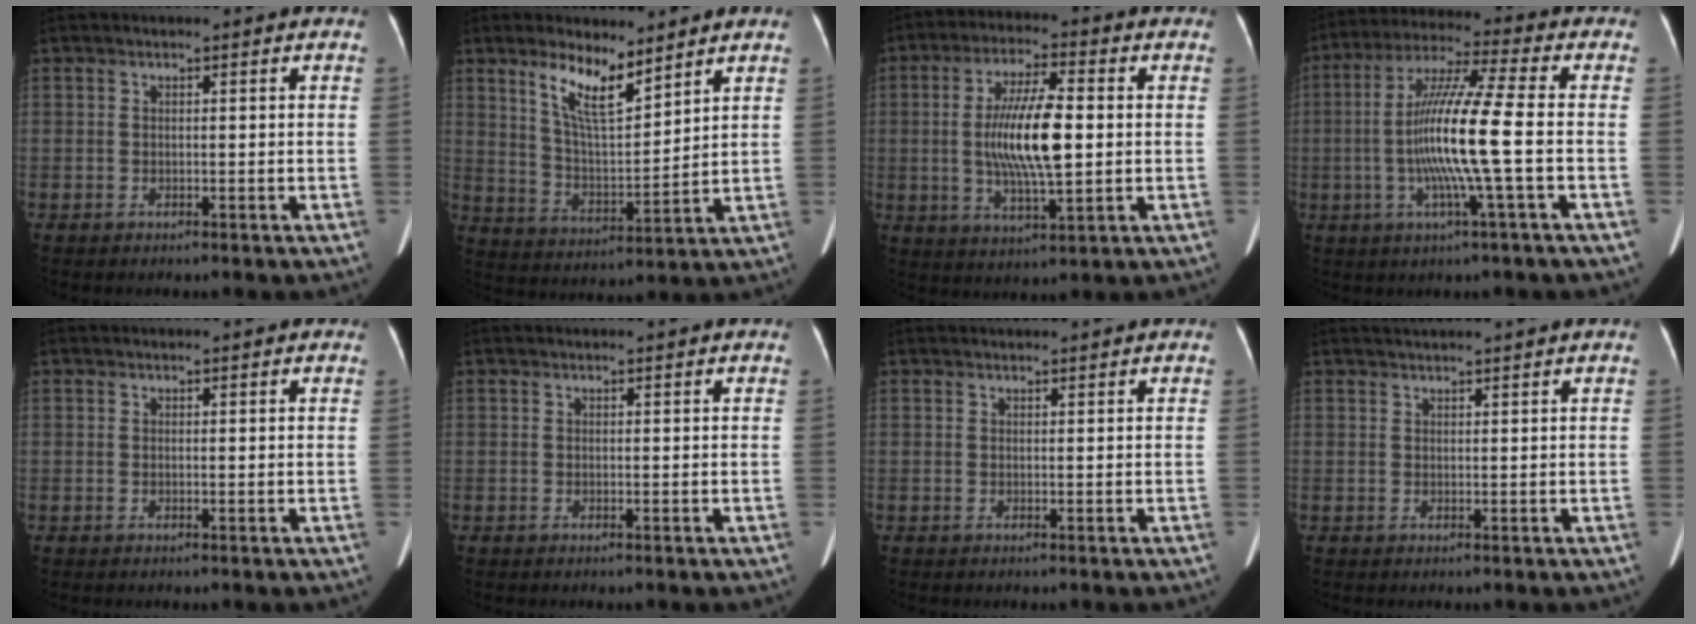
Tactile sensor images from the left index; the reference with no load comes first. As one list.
[{"total": 8.6, "force": [5.8, 2.2, 6.0], "torque": [-0.117, -0.012, 0.115]}, {"total": 11.5, "force": [-0.1, 2.4, 11.3], "torque": [-0.215, -0.007, -0.002]}, {"total": 13.1, "force": [-1.9, -0.8, 12.9], "torque": [-0.248, 0.001, -0.045]}, {"total": 1.1, "force": [0.9, 0.3, 0.5], "torque": [-0.008, 0.005, 0.007]}, {"total": 1.1, "force": [1.0, -0.1, 0.4], "torque": [-0.008, 0.013, 0.015]}, {"total": 2.2, "force": [2.1, -0.1, 0.5], "torque": [-0.006, 0.021, 0.033]}, {"total": 4.4, "force": [3.9, -0.7, 1.8], "torque": [-0.021, 0.027, 0.053]}]